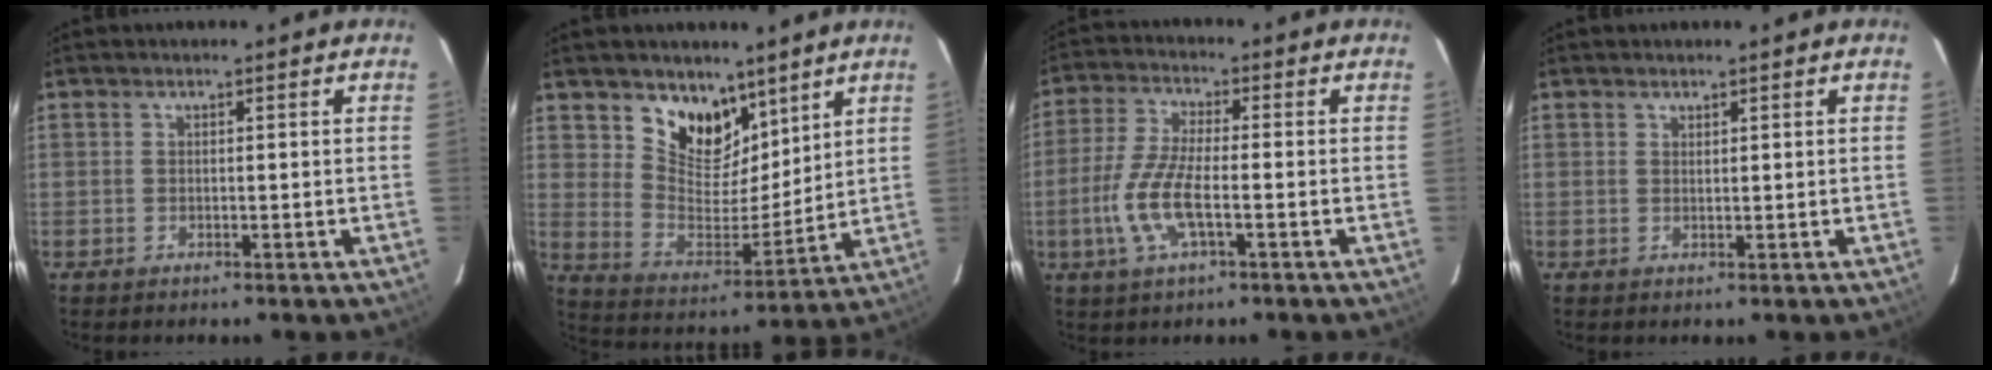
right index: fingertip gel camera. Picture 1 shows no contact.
{"total": 12.3, "force": [8.2, 7.6, 5.1], "torque": [-0.094, -0.018, 0.154]}
{"total": 9.7, "force": [-2.8, 2.5, 8.9], "torque": [-0.194, -0.003, -0.058]}
{"total": 0.6, "force": [0.6, 0.2, 0.1], "torque": [-0.001, 0.001, 0.012]}